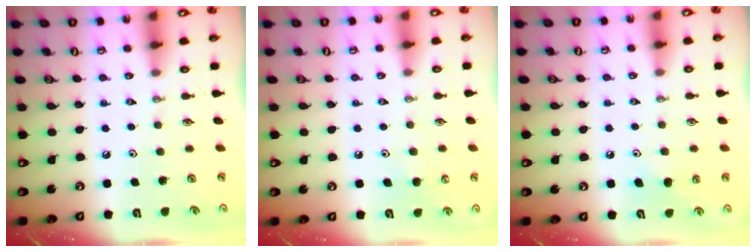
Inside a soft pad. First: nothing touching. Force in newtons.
{"total": 5.6, "press": 5.5, "slide": 0.7}
{"total": 6.4, "press": 6.3, "slide": 1.0}